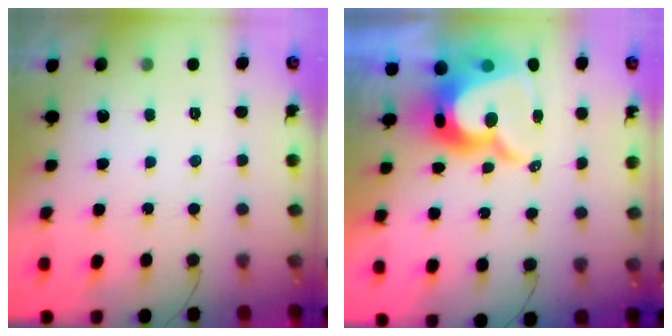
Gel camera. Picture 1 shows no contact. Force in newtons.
{"total": 16.8, "press": 16.8, "slide": 1.3}